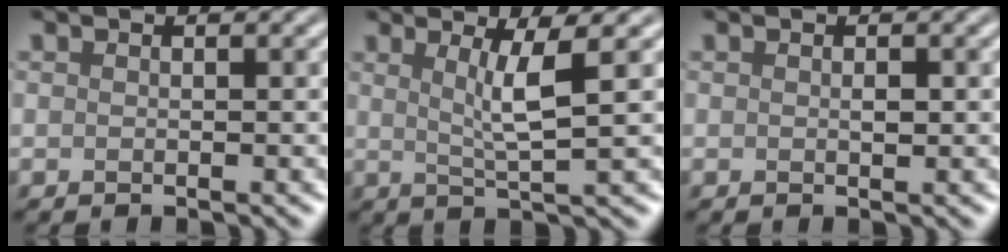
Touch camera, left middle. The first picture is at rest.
{"total": 4.0, "force": [1.2, 0.6, 3.7], "torque": [-0.064, -0.002, 0.024]}
{"total": 0.6, "force": [0.0, 0.3, 0.6], "torque": [-0.010, -0.001, 0.001]}